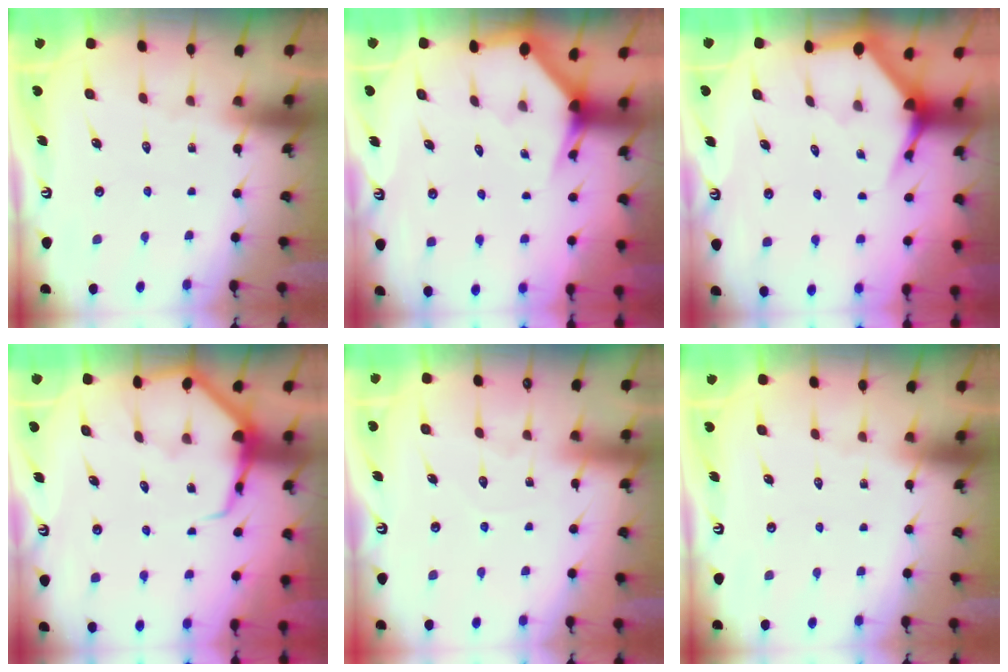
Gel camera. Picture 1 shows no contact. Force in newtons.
{"total": 3.0, "press": 3.0, "slide": 0.1}
{"total": 3.7, "press": 3.7, "slide": 0.5}
{"total": 7.7, "press": 7.7, "slide": 0.8}
{"total": 4.8, "press": 4.7, "slide": 0.4}
{"total": 0.0}